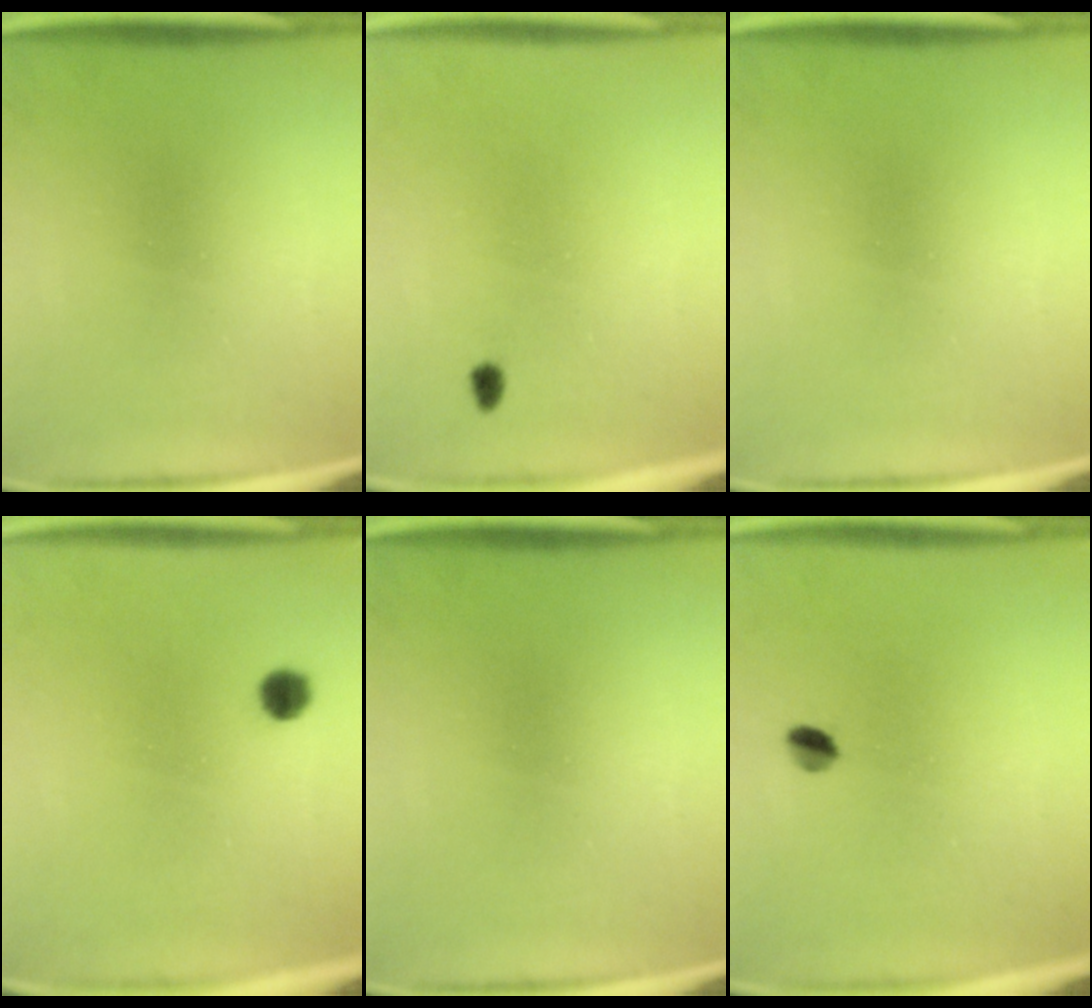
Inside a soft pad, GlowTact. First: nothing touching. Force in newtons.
{"total": 1.5}
{"total": 0.0}
{"total": 2.6}
{"total": 0.0}
{"total": 2.5}